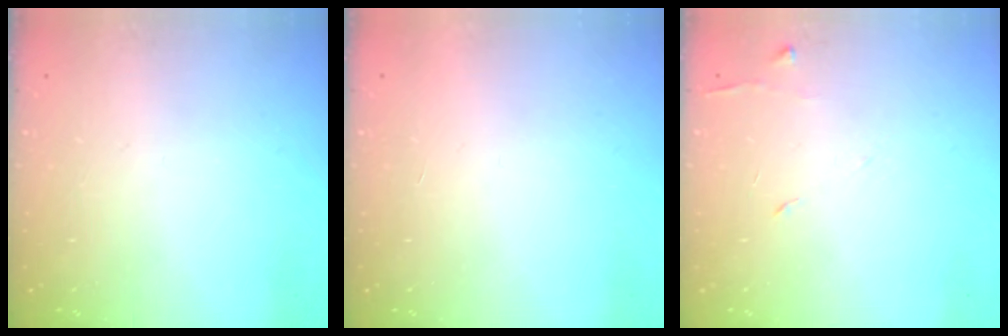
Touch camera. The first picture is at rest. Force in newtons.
{"total": 1.5, "press": 1.5, "slide": 0.1}
{"total": 5.8, "press": 5.7, "slide": 0.6}